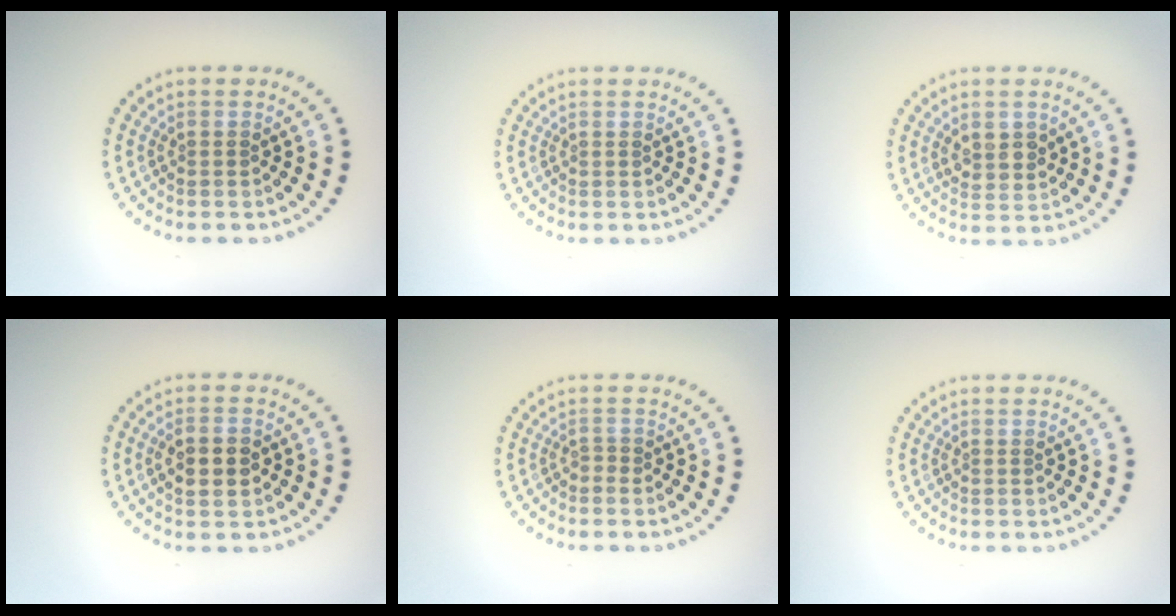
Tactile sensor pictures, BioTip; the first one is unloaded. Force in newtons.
{"total": 0.0}
{"total": 2.2, "press": 2.0, "slide": 0.7}
{"total": 2.9, "press": 2.9, "slide": 0.2}
{"total": 0.5, "press": 0.3, "slide": 0.4}
{"total": 0.0}